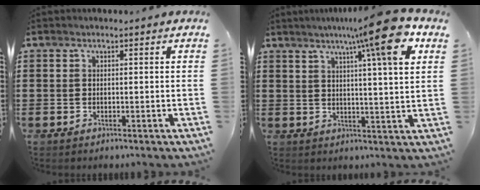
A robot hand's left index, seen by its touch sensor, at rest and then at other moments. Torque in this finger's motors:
{"motor_torque": [1.36, -0.77, 1.05, 0.21]}